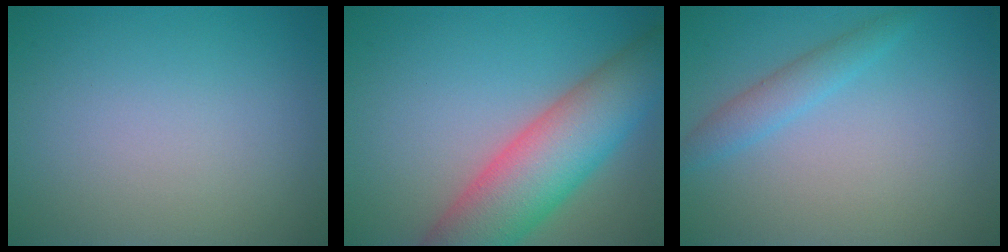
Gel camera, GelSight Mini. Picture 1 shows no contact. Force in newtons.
{"total": 9.5, "press": 9.5, "slide": 0.7}
{"total": 2.0, "press": 2.0, "slide": 0.2}